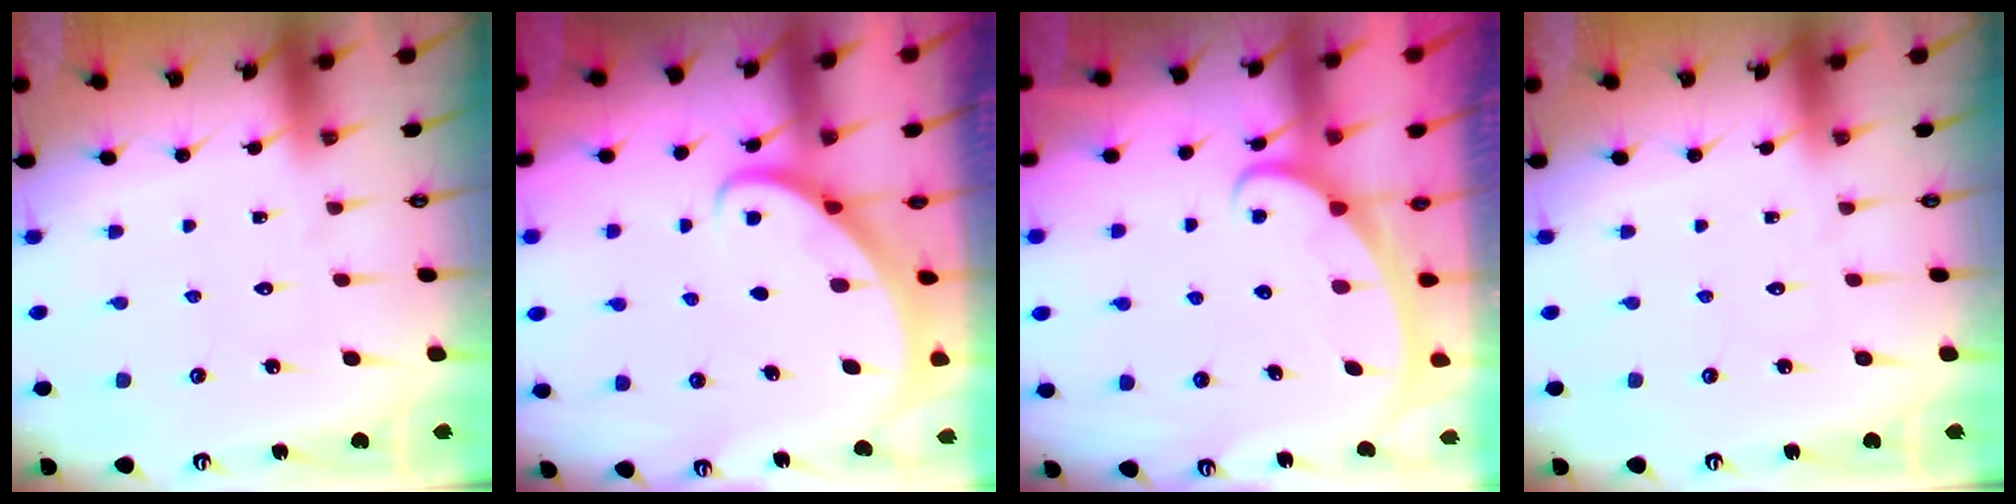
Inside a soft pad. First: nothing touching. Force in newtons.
{"total": 2.8, "press": 2.8, "slide": 0.2}
{"total": 2.3, "press": 2.3, "slide": 0.3}
{"total": 0.0}